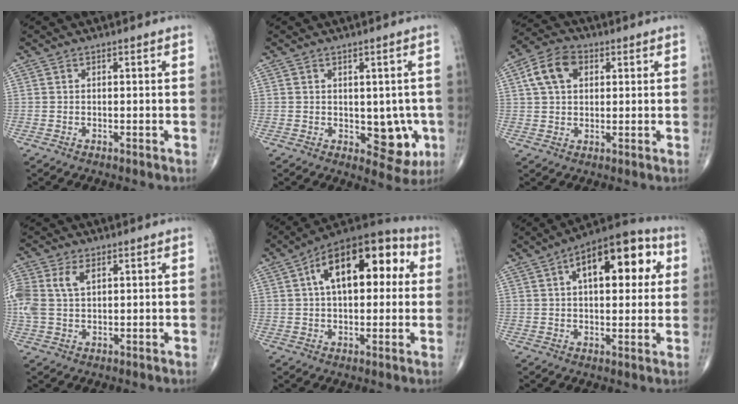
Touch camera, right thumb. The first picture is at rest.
{"total": 7.1, "force": [-1.2, 4.4, 5.4], "torque": [-0.026, -0.007, -0.006]}
{"total": 8.3, "force": [2.5, 5.7, 5.6], "torque": [-0.098, 0.012, 0.039]}
{"total": 8.6, "force": [2.5, 5.2, 6.4], "torque": [-0.168, 0.012, 0.052]}
{"total": 19.4, "force": [4.8, 10.2, 15.9], "torque": [-0.210, 0.033, 0.062]}
{"total": 16.9, "force": [5.0, 8.3, 13.9], "torque": [-0.161, 0.022, 0.065]}